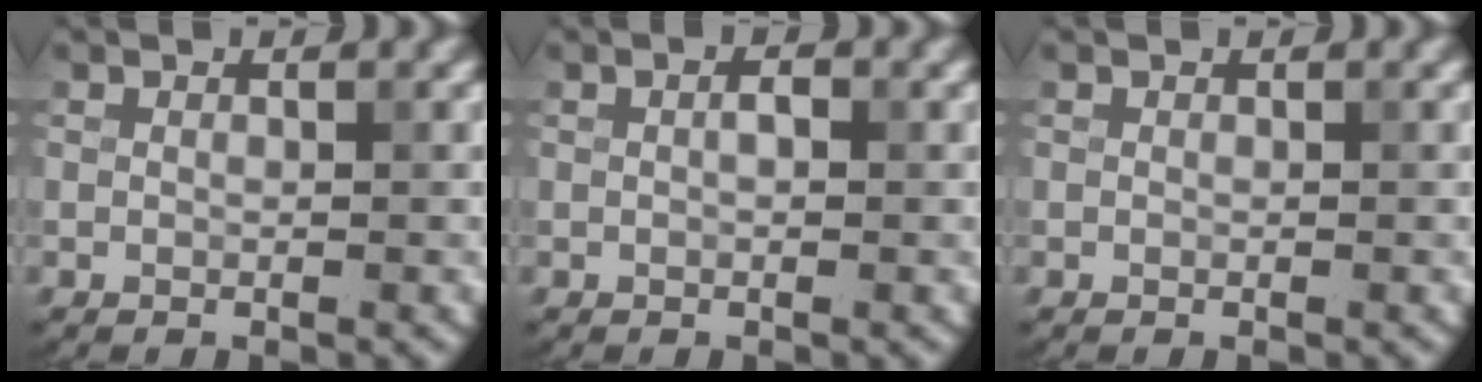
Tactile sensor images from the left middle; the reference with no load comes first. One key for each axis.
{"total": 1.1, "fx": 0.1, "fy": 0.5, "fz": 1.0, "tx": -0.017, "ty": 0.001, "tz": 0.002}
{"total": 0.0}